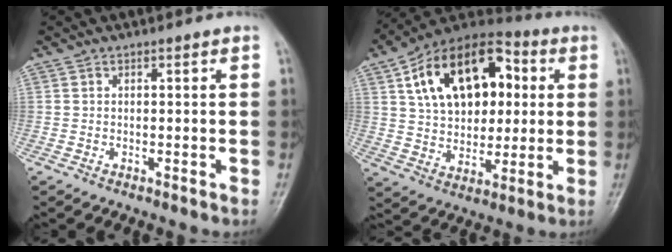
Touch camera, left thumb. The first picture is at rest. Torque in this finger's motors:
{"motor_torque": [0.60, 1.93, 2.02, -0.75, 0.25]}